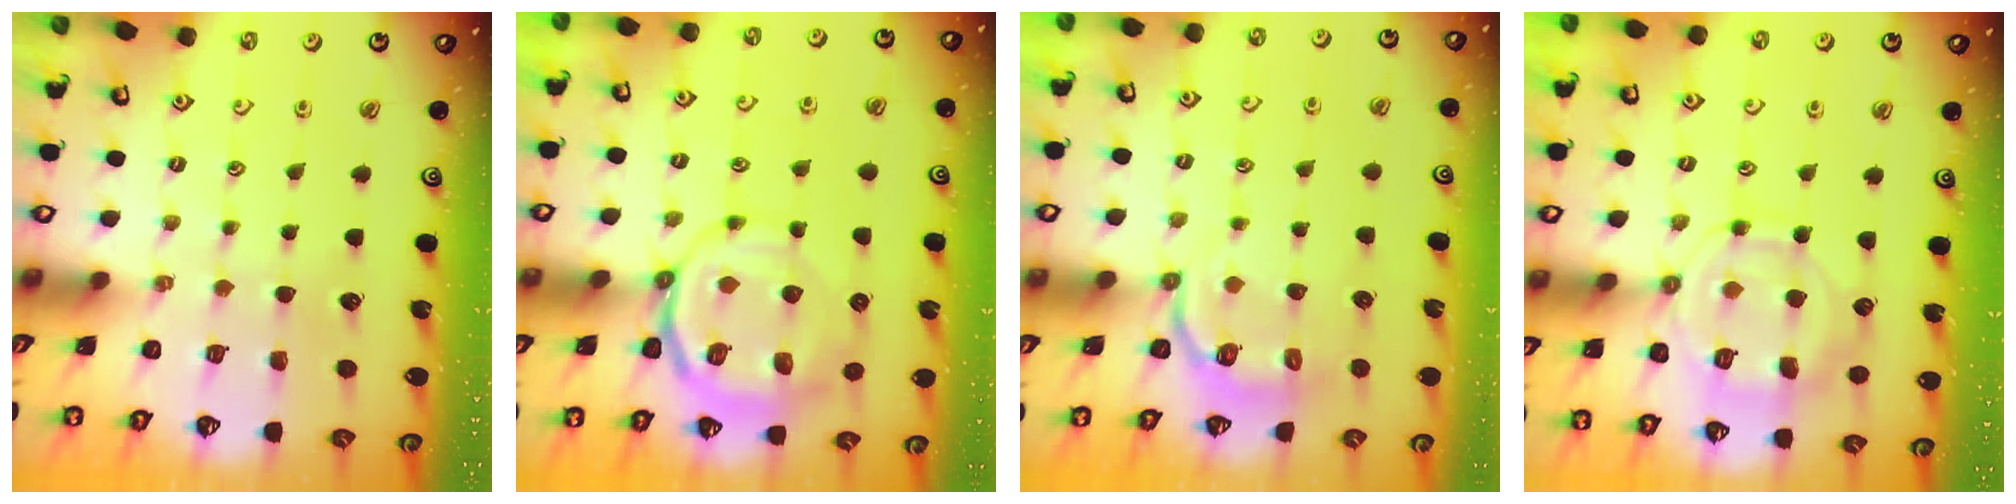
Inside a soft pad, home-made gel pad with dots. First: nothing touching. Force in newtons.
{"total": 9.9, "press": 9.7, "slide": 1.8}
{"total": 5.1, "press": 4.5, "slide": 2.5}
{"total": 12.5, "press": 12.4, "slide": 1.3}